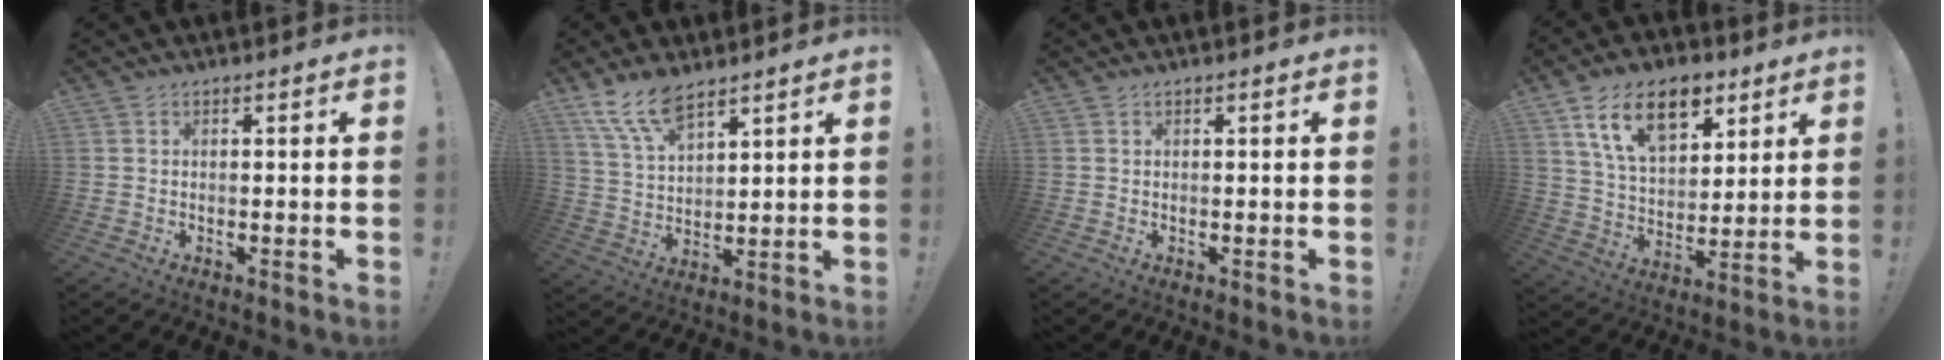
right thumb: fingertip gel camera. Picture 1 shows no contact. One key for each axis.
{"total": 10.2, "fx": 7.9, "fy": 3.7, "fz": 5.3, "tx": -0.114, "ty": -0.037, "tz": 0.152}
{"total": 0.0}
{"total": 17.2, "fx": 9.1, "fy": 10.2, "fz": 10.3, "tx": -0.171, "ty": -0.029, "tz": 0.167}